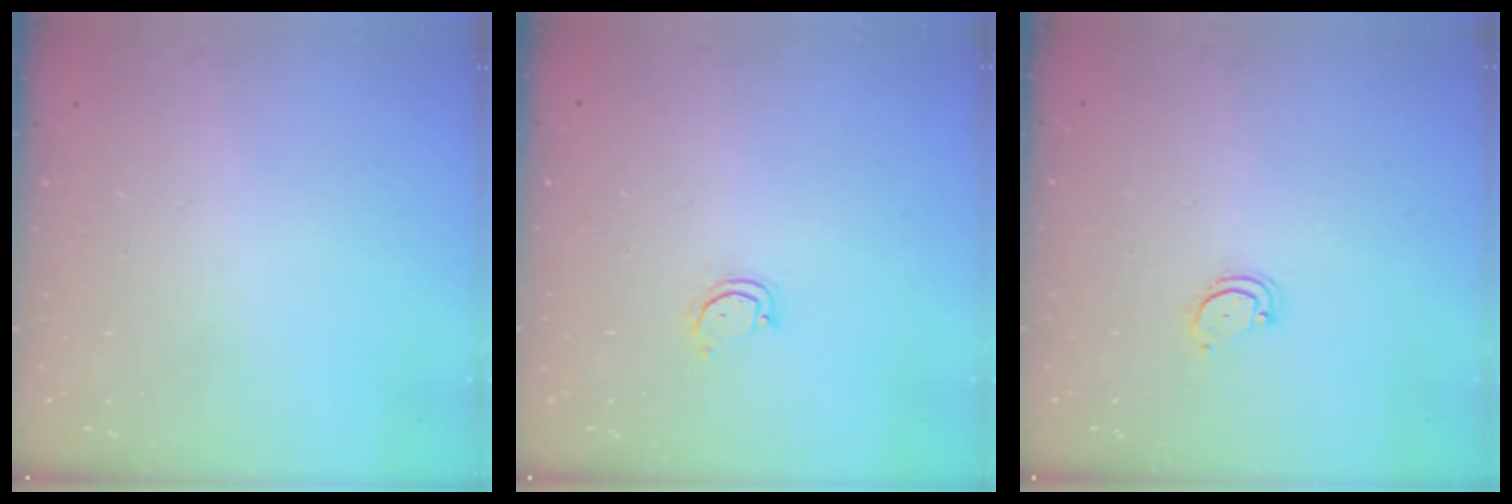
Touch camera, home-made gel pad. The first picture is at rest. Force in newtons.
{"total": 2.9, "press": 2.9, "slide": 0.3}
{"total": 3.5, "press": 3.5, "slide": 0.5}